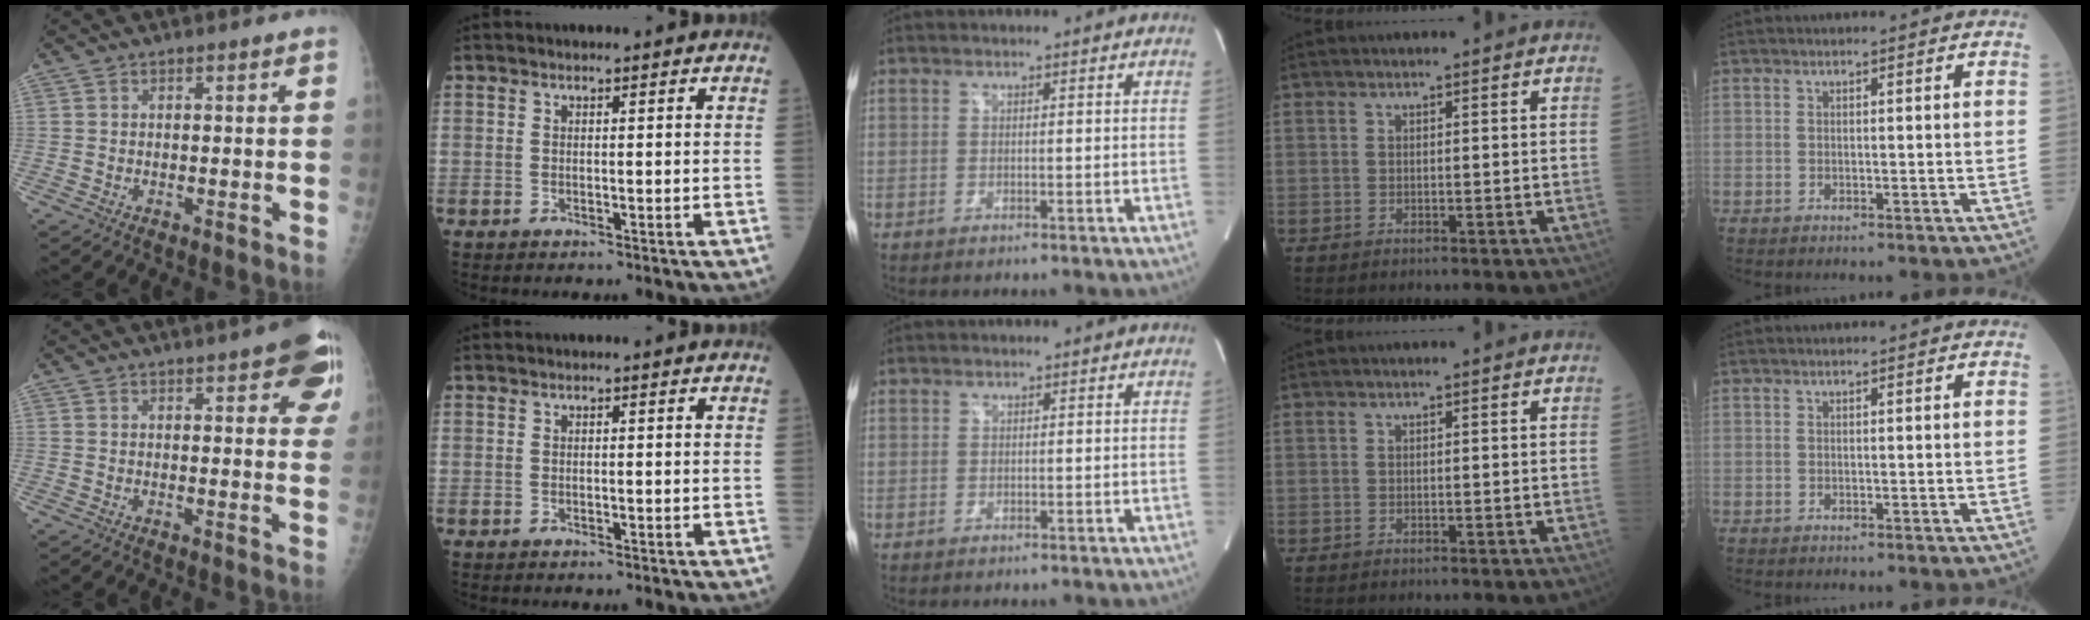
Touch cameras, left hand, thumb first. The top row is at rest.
{"thumb": {"total": 11.6, "force": [5.8, 3.7, 9.3], "torque": [-0.080, -0.015, 0.063]}, "middle": {"total": 0.7, "force": [0.6, 0.5, 0.0], "torque": [0.002, 0.003, 0.008]}}